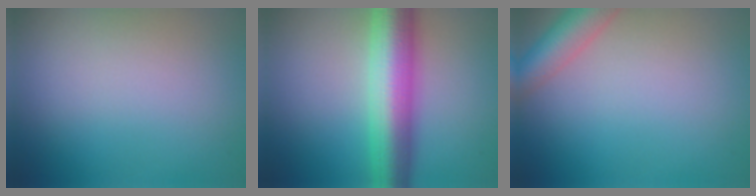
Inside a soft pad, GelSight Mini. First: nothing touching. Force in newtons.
{"total": 8.7, "press": 8.7, "slide": 0.2}
{"total": 4.8, "press": 4.8, "slide": 0.3}